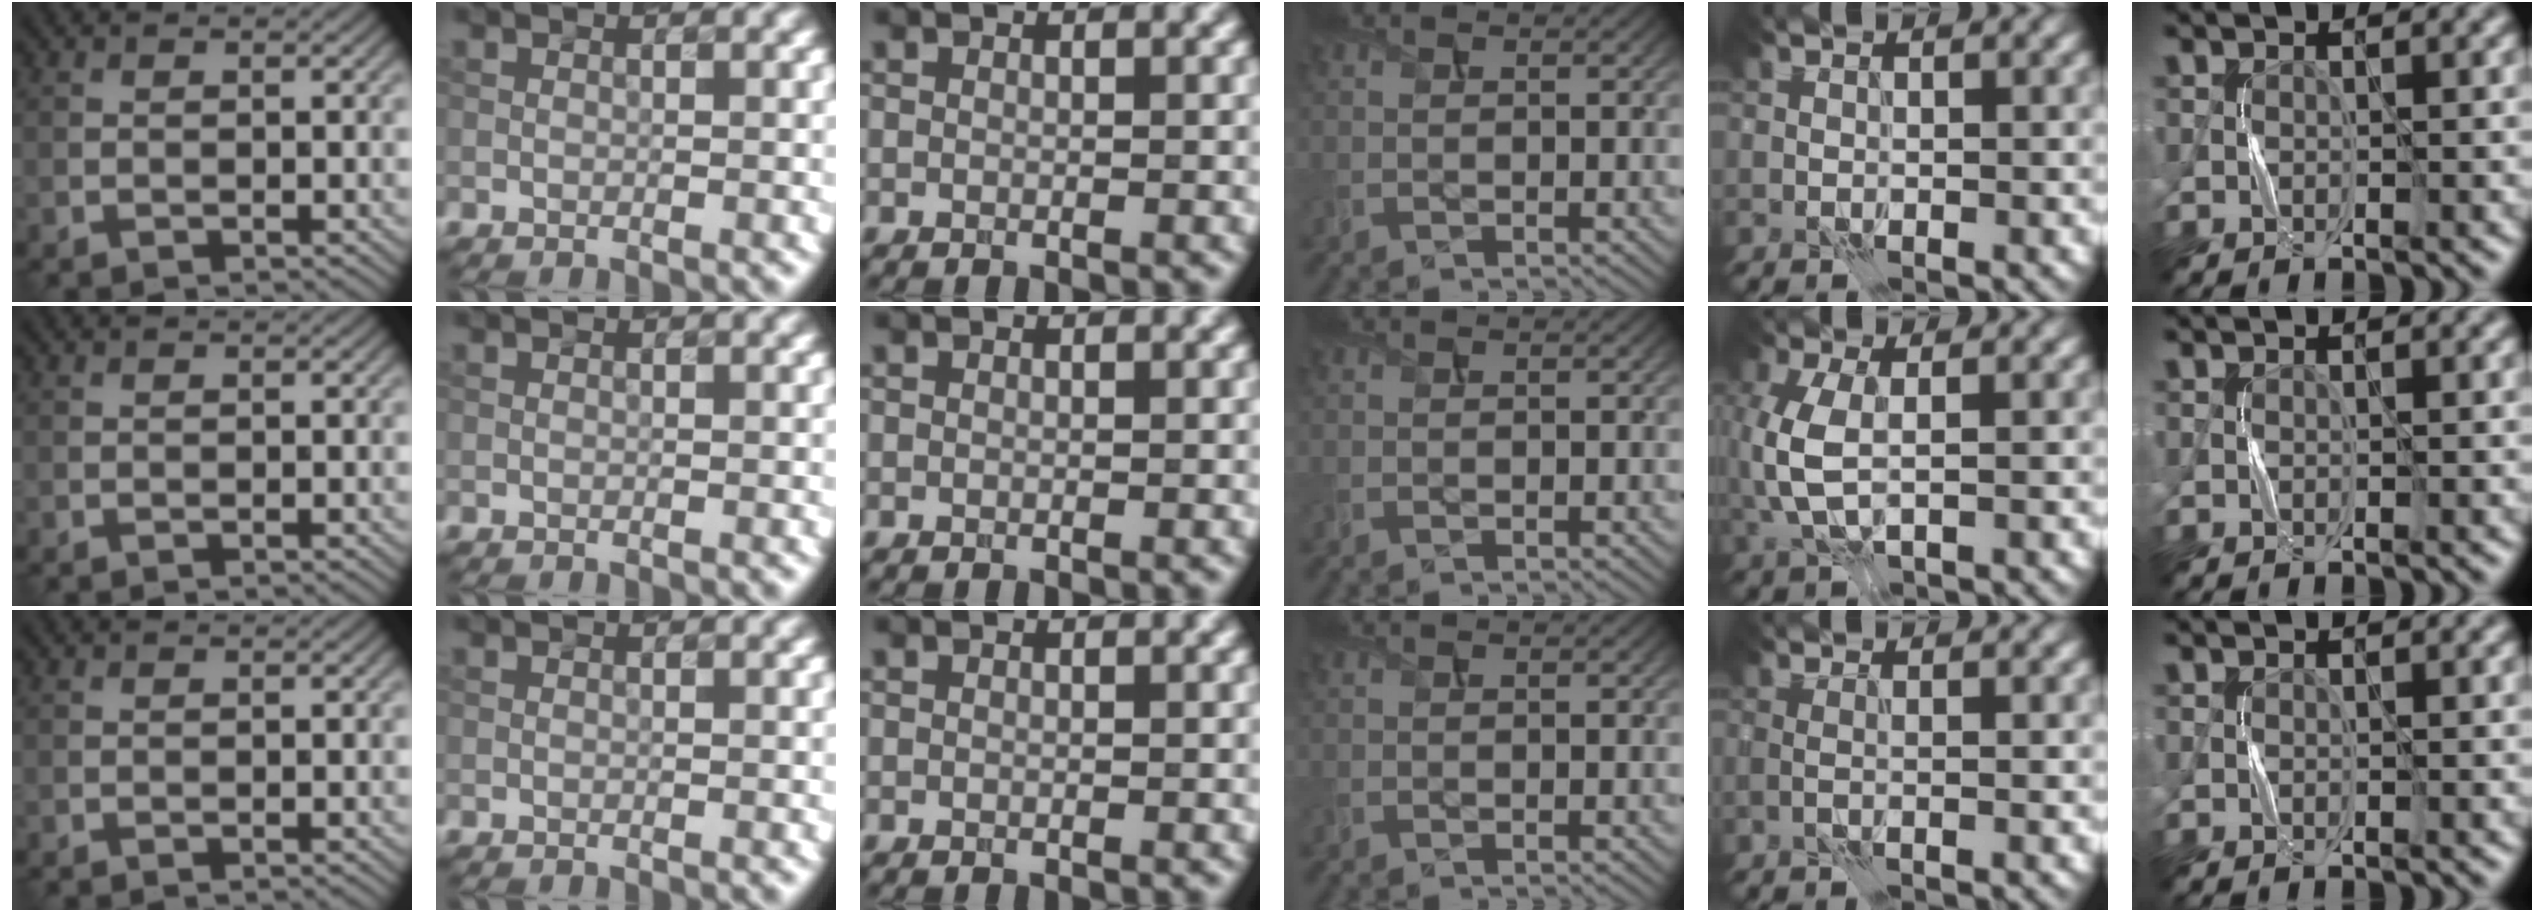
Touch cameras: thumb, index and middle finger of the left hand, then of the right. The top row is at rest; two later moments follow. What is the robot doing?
{"motion": "press", "object": "sticky note"}